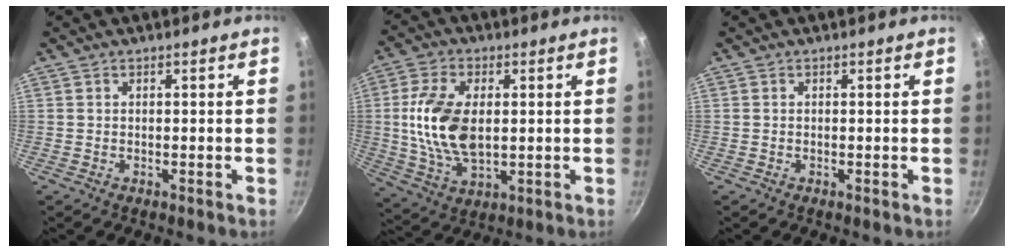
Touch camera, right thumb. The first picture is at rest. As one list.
[{"total": 14.0, "force": [1.1, 7.9, 11.5], "torque": [-0.216, -0.002, 0.024]}, {"total": 0.0}]